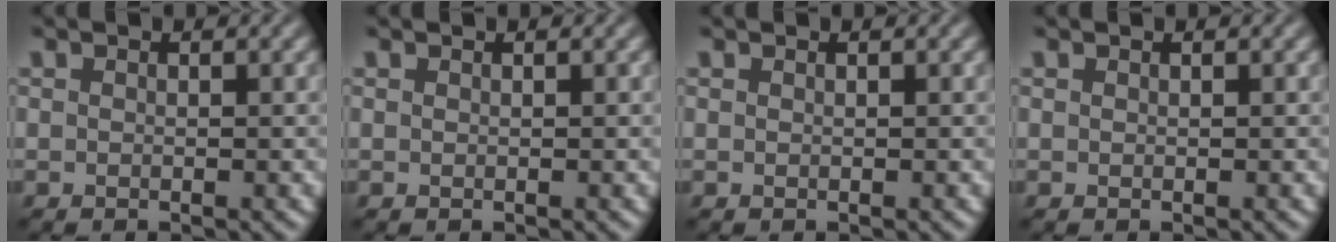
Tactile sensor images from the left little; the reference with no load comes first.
{"total": 0.0}
{"total": 0.0}
{"total": 0.0}